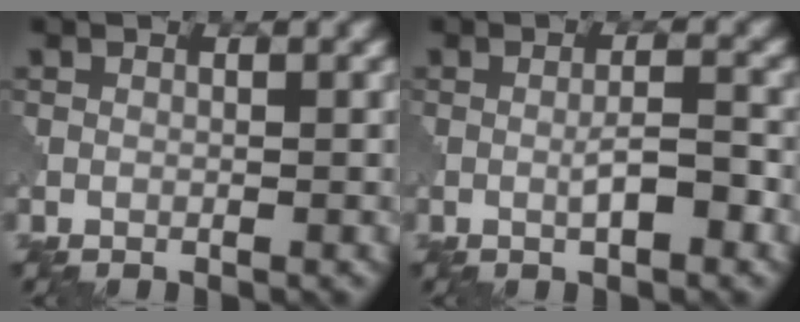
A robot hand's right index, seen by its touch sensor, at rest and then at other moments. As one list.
[{"total": 2.5, "force": [-0.7, 0.4, 2.4], "torque": [-0.040, 0.003, -0.014]}]